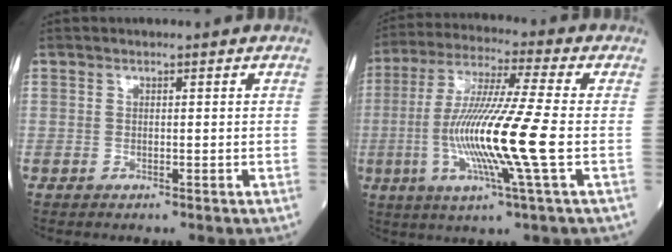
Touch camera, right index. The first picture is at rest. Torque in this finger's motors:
{"motor_torque": [2.04, -0.10, 1.05, 0.21]}